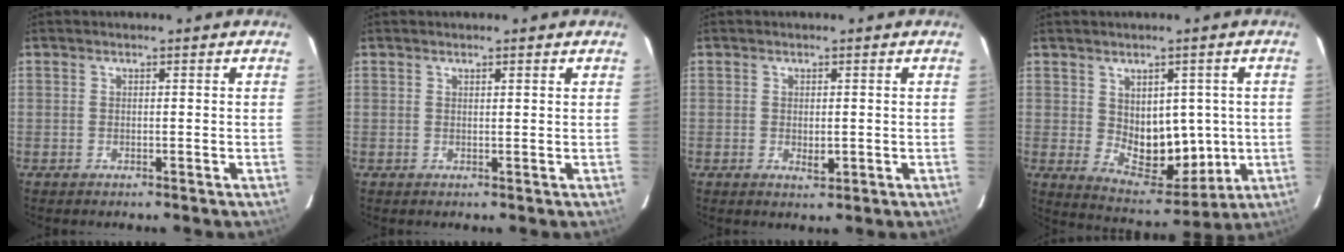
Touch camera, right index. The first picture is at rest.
{"total": 1.0, "force": [0.8, -0.1, 0.5], "torque": [-0.011, 0.007, 0.013]}
{"total": 1.8, "force": [-0.2, 0.8, 1.6], "torque": [-0.026, -0.005, 0.001]}
{"total": 10.0, "force": [0.1, 5.8, 8.2], "torque": [-0.117, -0.002, 0.026]}